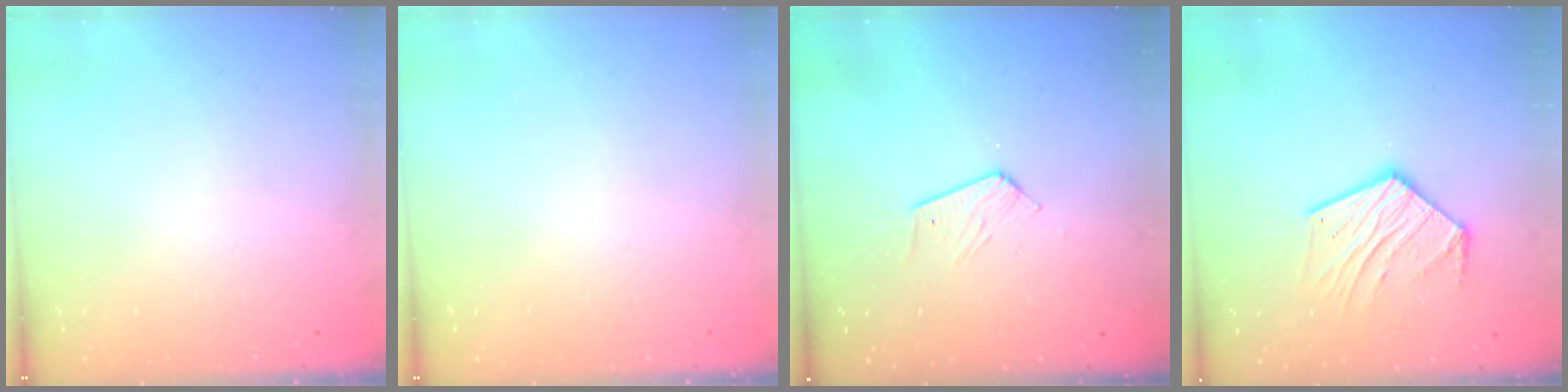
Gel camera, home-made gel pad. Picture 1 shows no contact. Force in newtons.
{"total": 0.0}
{"total": 5.4, "press": 5.4, "slide": 0.5}
{"total": 14.8, "press": 14.7, "slide": 1.1}